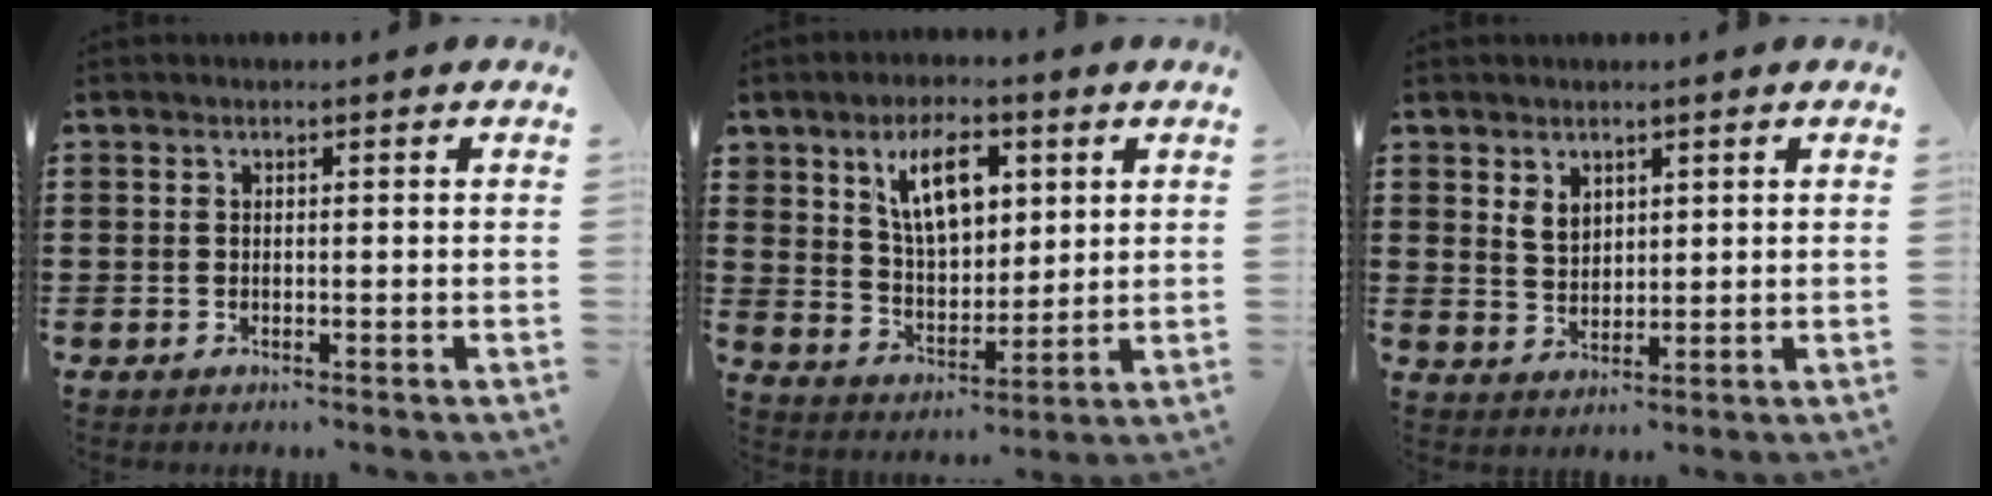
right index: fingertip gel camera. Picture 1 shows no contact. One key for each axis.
{"total": 9.4, "fx": 4.1, "fy": 4.9, "fz": 6.9, "tx": -0.129, "ty": 0.005, "tz": 0.069}
{"total": 2.9, "fx": 1.8, "fy": 1.9, "fz": 1.0, "tx": -0.027, "ty": 0.008, "tz": 0.034}